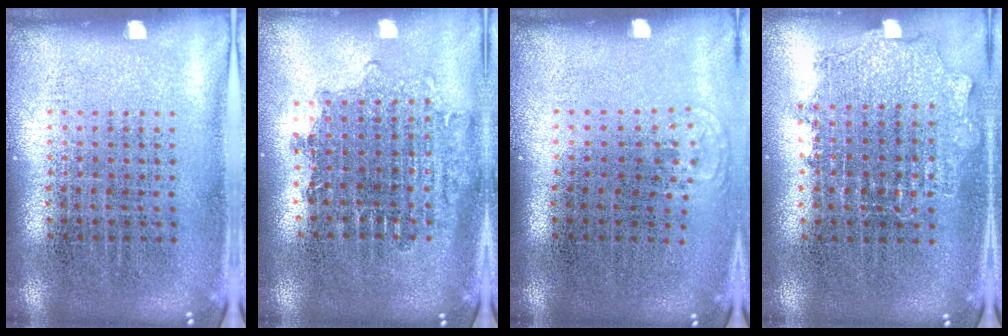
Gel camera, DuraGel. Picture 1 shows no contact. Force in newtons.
{"total": 1.7, "press": 1.4, "slide": 1.0}
{"total": 0.6, "press": 0.5, "slide": 0.3}
{"total": 0.9, "press": 0.9, "slide": 0.2}